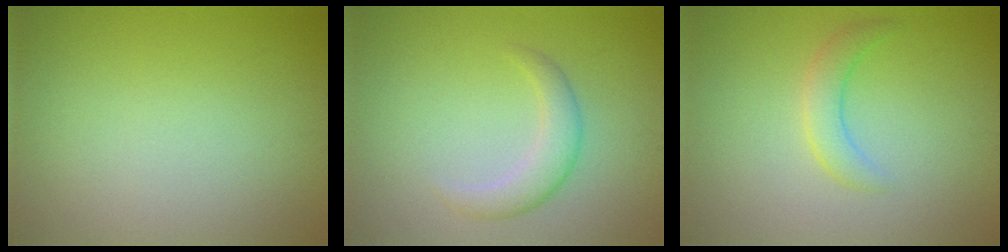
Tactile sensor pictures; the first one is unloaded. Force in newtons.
{"total": 2.4, "press": 2.4, "slide": 0.2}
{"total": 2.1, "press": 2.1, "slide": 0.1}